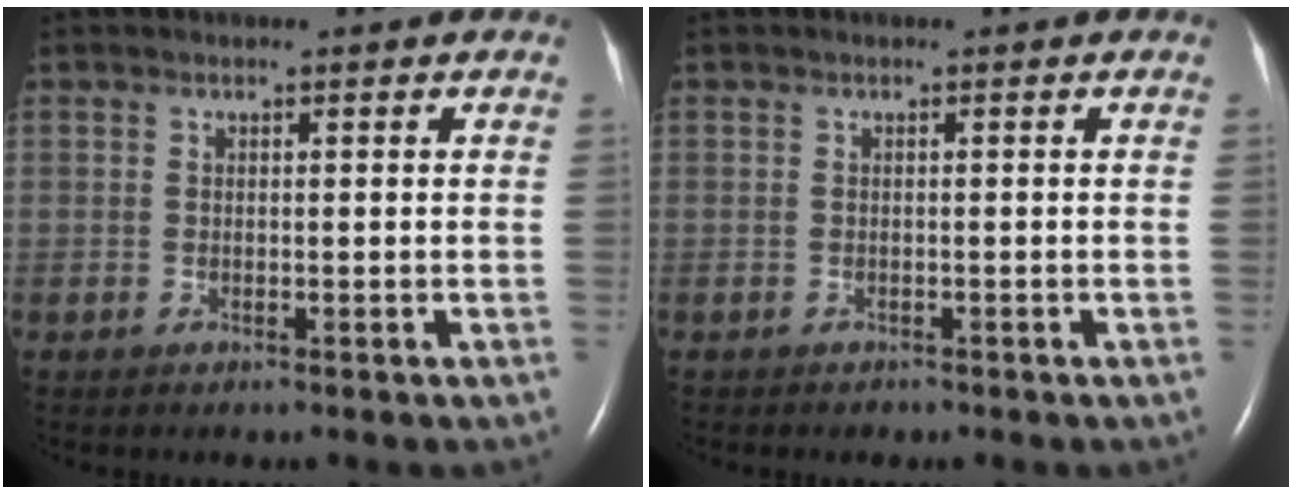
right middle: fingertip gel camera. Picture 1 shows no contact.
{"total": 0.6, "force": [-0.5, 0.3, 0.0], "torque": [-0.010, 0.000, -0.008]}